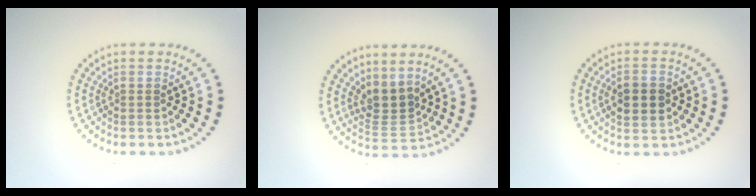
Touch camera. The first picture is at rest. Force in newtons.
{"total": 2.8, "press": 2.1, "slide": 1.9}
{"total": 3.8, "press": 3.8, "slide": 0.0}